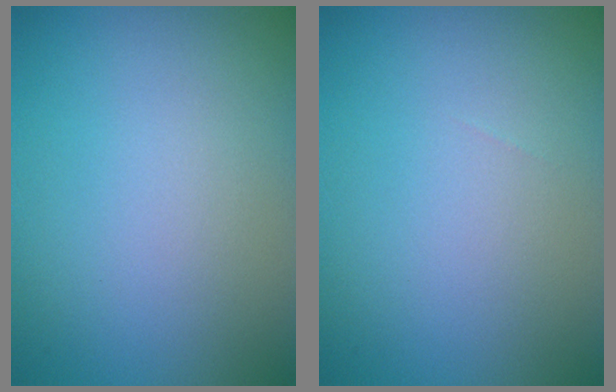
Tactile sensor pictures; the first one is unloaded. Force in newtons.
{"total": 0.0}